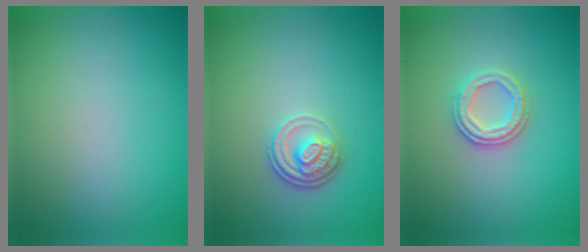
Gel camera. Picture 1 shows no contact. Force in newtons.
{"total": 2.8, "press": 2.3, "slide": 1.7}
{"total": 2.8, "press": 2.6, "slide": 1.0}